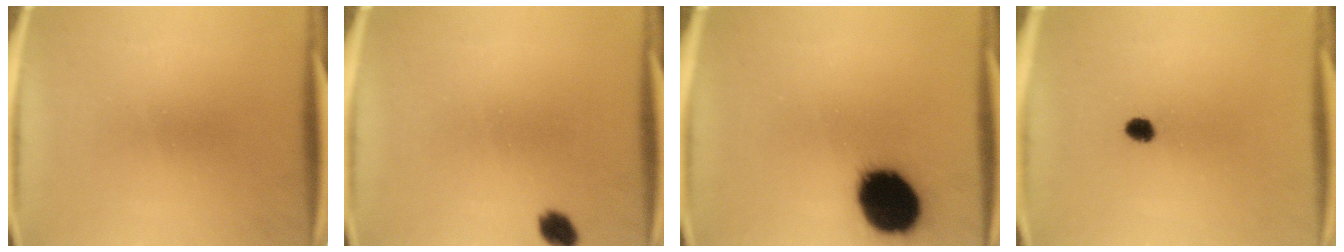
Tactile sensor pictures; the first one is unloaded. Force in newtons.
{"total": 2.9}
{"total": 19.7}
{"total": 2.3}